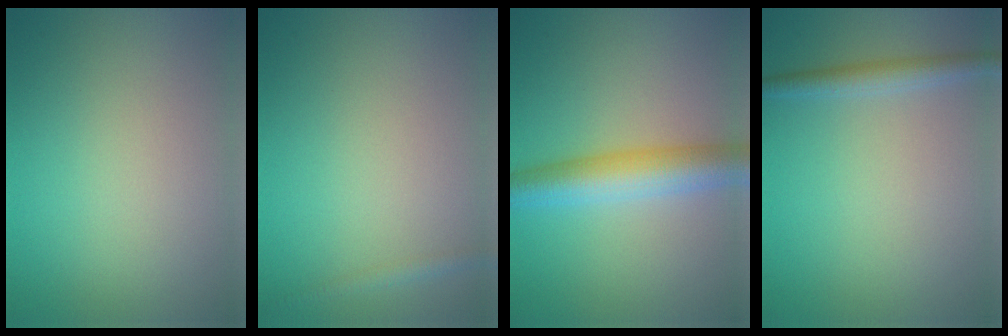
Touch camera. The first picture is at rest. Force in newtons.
{"total": 1.1, "press": 1.1, "slide": 0.1}
{"total": 5.5, "press": 5.5, "slide": 0.1}
{"total": 2.1, "press": 2.1, "slide": 0.0}